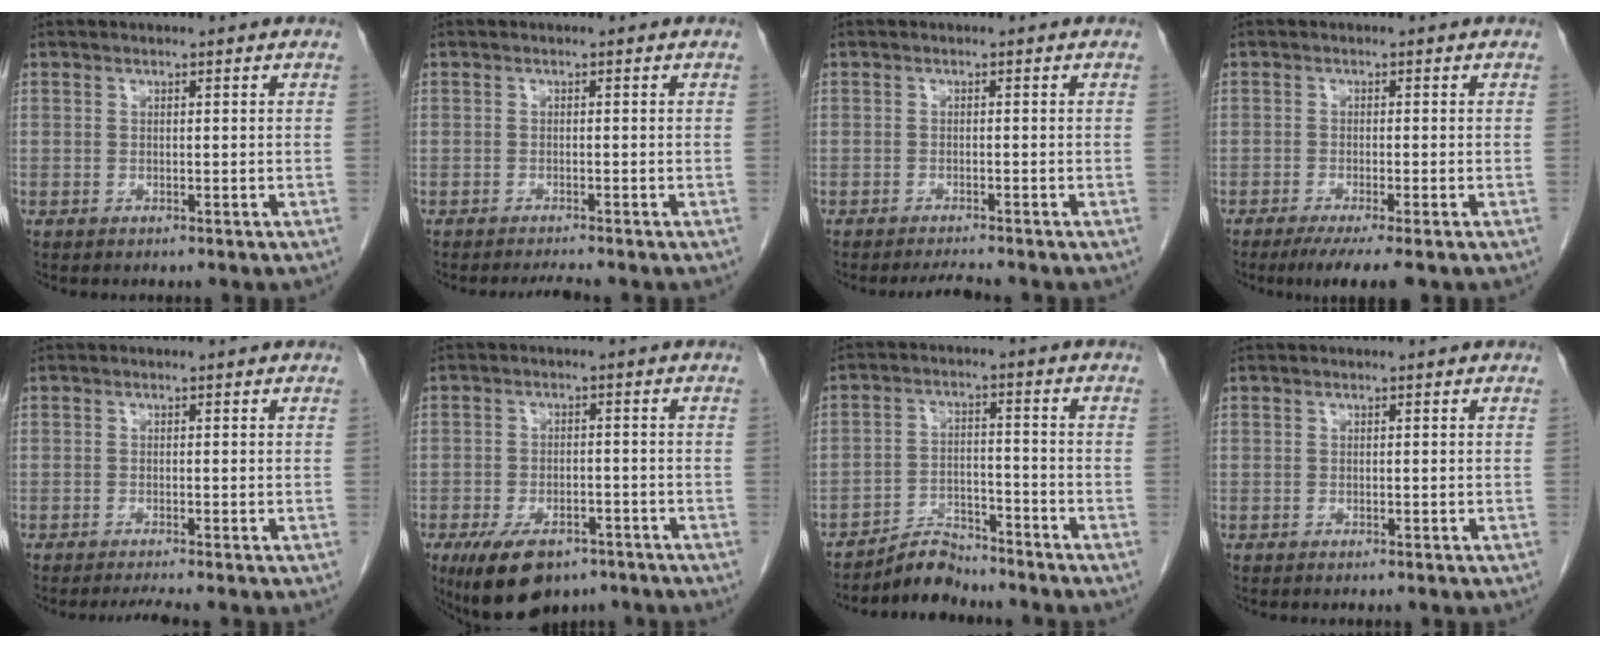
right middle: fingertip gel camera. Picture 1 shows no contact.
{"total": 2.0, "force": [-1.8, -0.6, 0.6], "torque": [-0.017, -0.010, -0.030]}
{"total": 2.5, "force": [-2.3, -0.3, 0.7], "torque": [-0.019, -0.012, -0.037]}
{"total": 5.5, "force": [-3.9, 0.0, 3.9], "torque": [-0.056, -0.015, -0.061]}
{"total": 2.4, "force": [-2.0, -0.6, 1.1], "torque": [-0.023, -0.009, -0.035]}
{"total": 10.0, "force": [-6.9, 4.7, 5.6], "torque": [-0.094, -0.004, -0.106]}
{"total": 5.4, "force": [-5.3, 1.0, 0.2], "torque": [-0.003, 0.004, -0.090]}
{"total": 0.6, "force": [-0.5, 0.1, 0.4], "torque": [-0.011, -0.001, -0.005]}